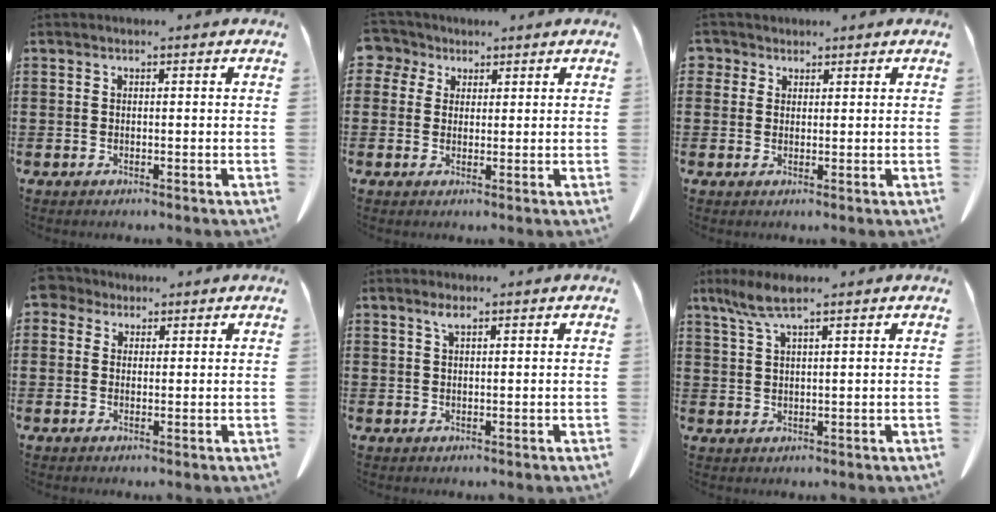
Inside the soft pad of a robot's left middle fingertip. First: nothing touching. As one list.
[{"total": 3.2, "force": [1.9, 2.6, 0.5], "torque": [-0.017, 0.008, 0.032]}, {"total": 2.0, "force": [1.4, 1.4, 0.2], "torque": [-0.012, 0.008, 0.027]}, {"total": 2.4, "force": [1.6, 1.7, 0.7], "torque": [-0.022, 0.009, 0.030]}, {"total": 1.6, "force": [1.0, 0.4, 1.2], "torque": [-0.027, 0.003, 0.017]}, {"total": 4.6, "force": [3.0, 0.8, 3.4], "torque": [-0.081, -0.002, 0.052]}]